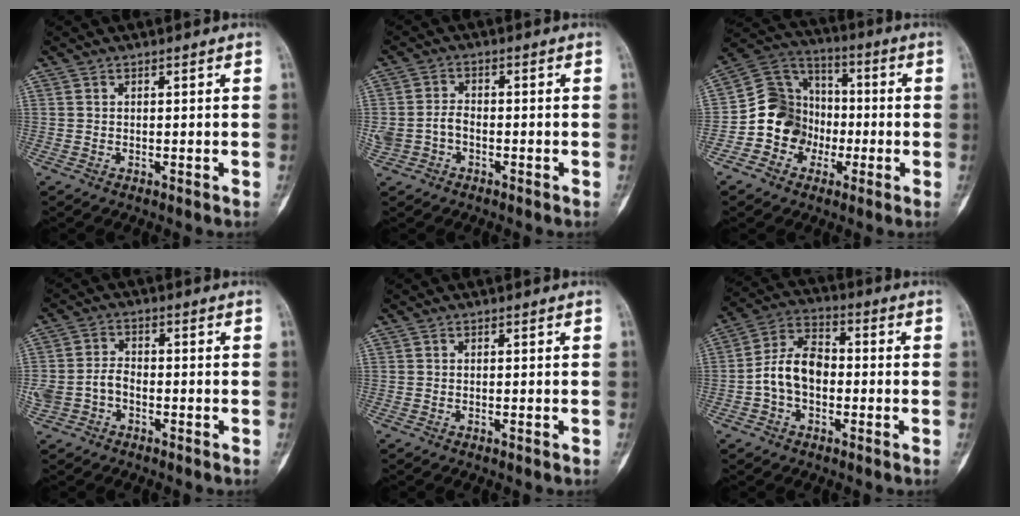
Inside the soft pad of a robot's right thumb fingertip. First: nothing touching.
{"total": 5.2, "force": [-1.5, 3.8, 3.2], "torque": [-0.066, 0.019, -0.027]}
{"total": 12.8, "force": [-3.8, 11.3, 4.5], "torque": [-0.039, 0.060, -0.075]}
{"total": 6.6, "force": [-2.1, 4.9, 3.9], "torque": [-0.081, 0.024, -0.039]}
{"total": 0.6, "force": [-0.3, 0.2, 0.5], "torque": [-0.009, 0.001, -0.004]}
{"total": 9.8, "force": [-1.5, 6.5, 7.1], "torque": [-0.123, 0.034, -0.041]}